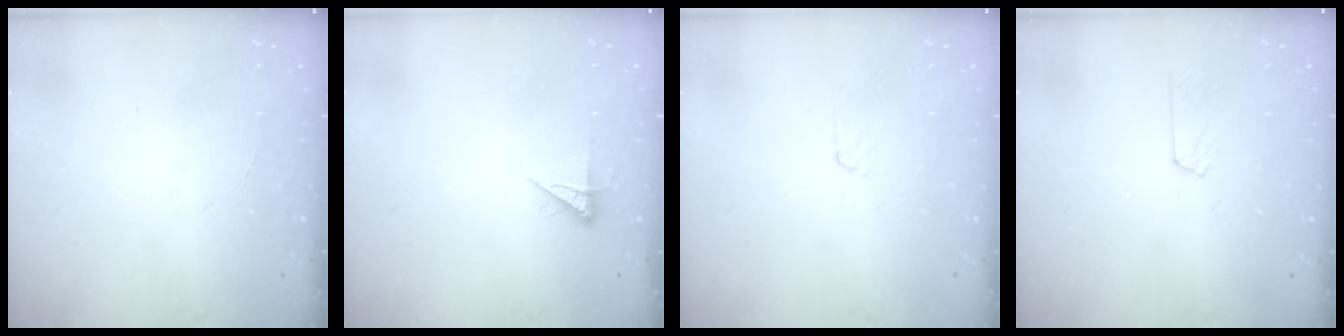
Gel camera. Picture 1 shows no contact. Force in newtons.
{"total": 4.0, "press": 3.9, "slide": 0.8}
{"total": 3.6, "press": 3.6, "slide": 0.4}
{"total": 2.5, "press": 2.4, "slide": 0.3}